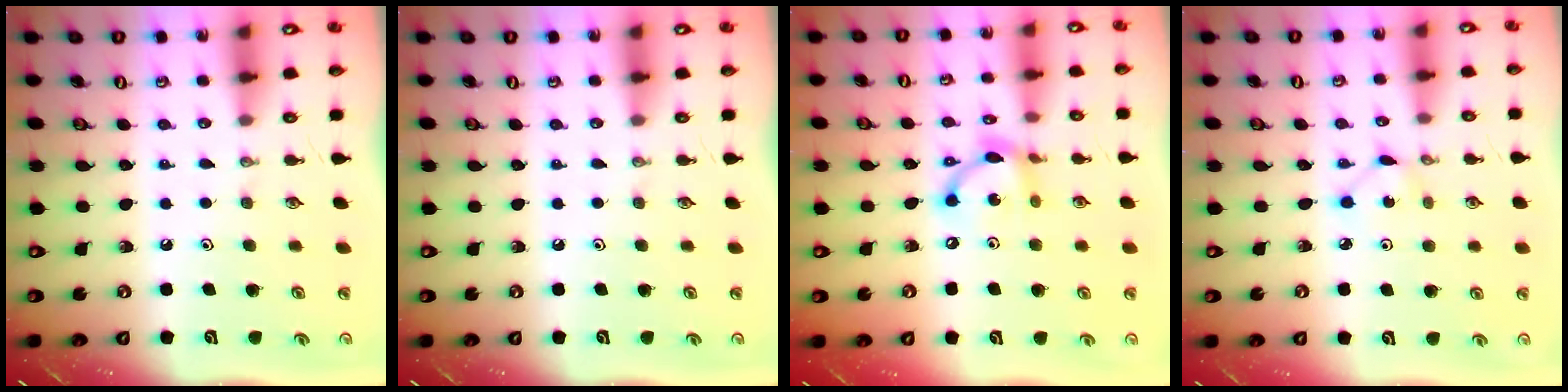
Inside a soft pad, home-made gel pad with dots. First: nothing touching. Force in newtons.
{"total": 0.0}
{"total": 11.1, "press": 11.1, "slide": 0.7}
{"total": 2.0, "press": 2.0, "slide": 0.3}